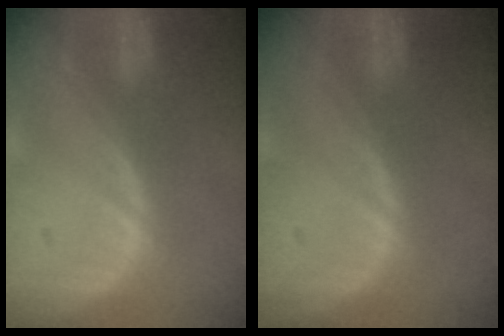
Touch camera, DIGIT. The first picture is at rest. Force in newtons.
{"total": 0.0}